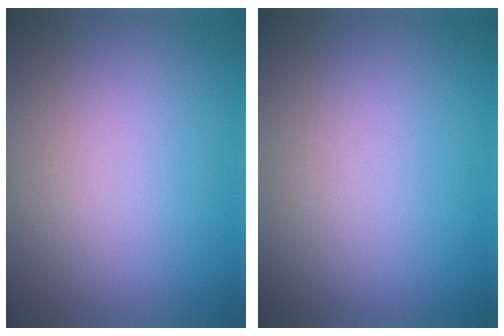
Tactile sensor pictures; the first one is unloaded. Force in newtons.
{"total": 0.0}